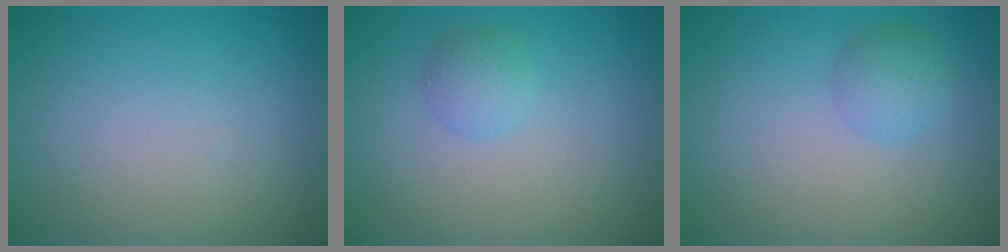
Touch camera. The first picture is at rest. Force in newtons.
{"total": 1.7, "press": 1.7, "slide": 0.0}
{"total": 1.9, "press": 1.9, "slide": 0.1}